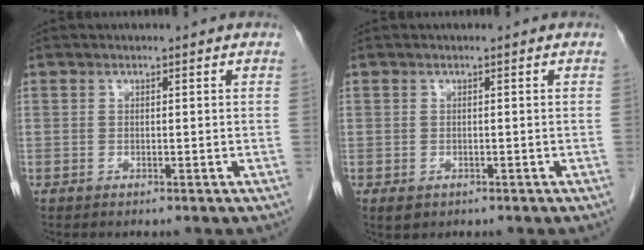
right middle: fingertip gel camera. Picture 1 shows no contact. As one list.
[{"total": 1.4, "force": [-0.7, 1.0, 0.7], "torque": [-0.012, 0.000, -0.001]}]